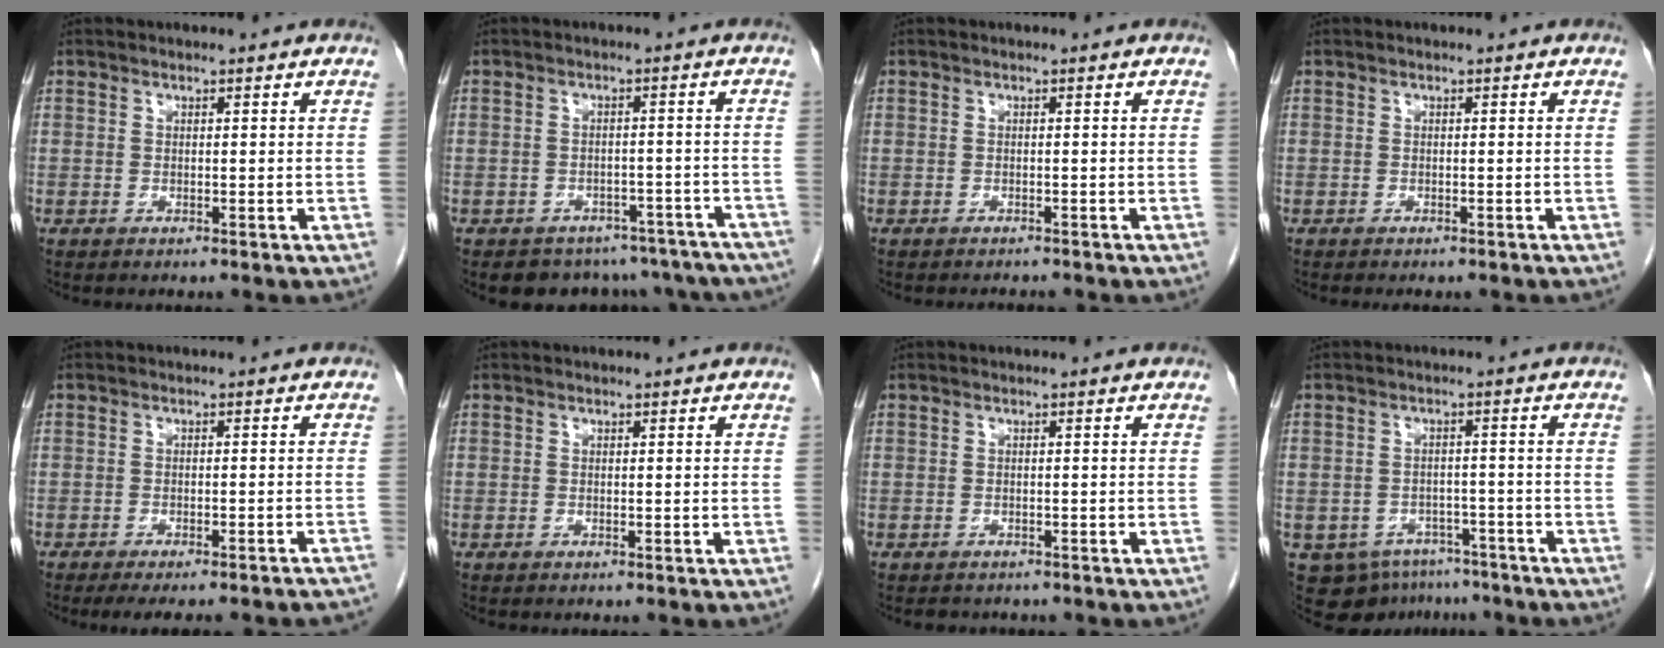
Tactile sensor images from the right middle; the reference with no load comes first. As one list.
[{"total": 13.7, "force": [-11.5, 7.0, 2.6], "torque": [-0.025, 0.026, -0.117]}, {"total": 1.7, "force": [-1.7, 0.1, 0.3], "torque": [-0.007, -0.006, -0.019]}, {"total": 1.9, "force": [-1.7, 0.4, 0.8], "torque": [-0.016, -0.006, -0.019]}, {"total": 14.5, "force": [-13.3, 1.4, 5.6], "torque": [-0.055, -0.004, -0.149]}, {"total": 0.0}, {"total": 2.1, "force": [-1.9, 0.9, 0.3], "torque": [-0.011, -0.003, -0.024]}, {"total": 8.9, "force": [-6.3, 5.8, 2.5], "torque": [-0.037, 0.006, -0.083]}]